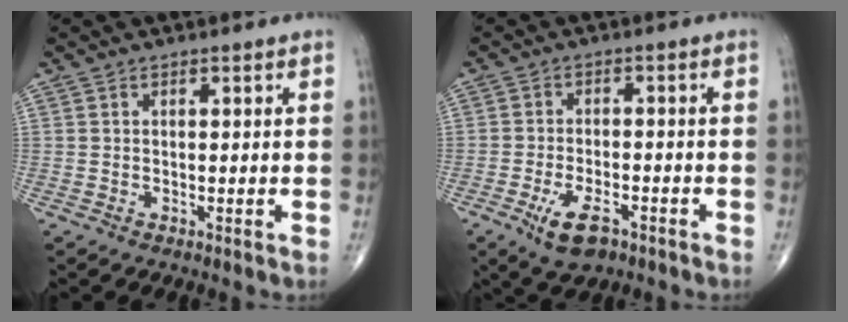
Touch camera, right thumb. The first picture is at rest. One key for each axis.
{"total": 6.6, "fx": -3.6, "fy": 3.2, "fz": 4.5, "tx": -0.077, "ty": 0.011, "tz": -0.057}